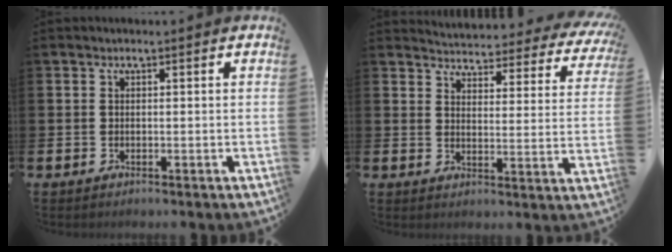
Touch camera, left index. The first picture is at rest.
{"total": 3.5, "force": [3.4, 0.8, 0.4], "torque": [-0.026, -0.037, 0.050]}